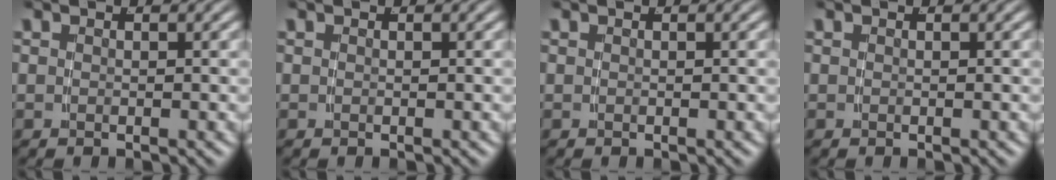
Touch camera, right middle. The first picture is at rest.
{"total": 0.0}
{"total": 0.0}
{"total": 0.0}